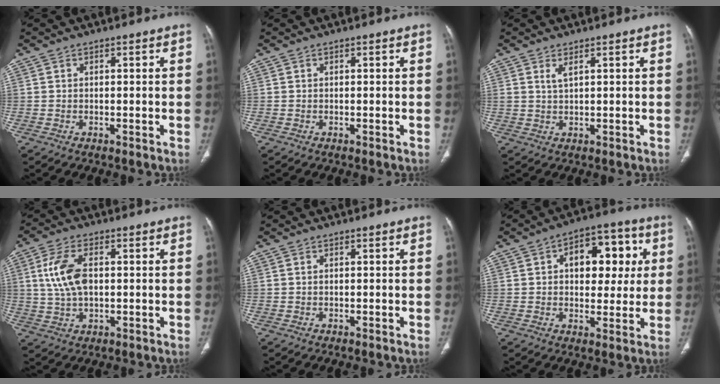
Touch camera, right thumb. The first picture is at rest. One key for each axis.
{"total": 0.0}
{"total": 1.8, "fx": 1.1, "fy": 0.5, "fz": 1.4, "tx": -0.033, "ty": -0.006, "tz": 0.027}
{"total": 8.7, "fx": 1.3, "fy": 4.7, "fz": 7.2, "tx": -0.153, "ty": 0.005, "tz": 0.028}
{"total": 0.0}
{"total": 13.7, "fx": 3.2, "fy": 8.5, "fz": 10.2, "tx": -0.088, "ty": 0.015, "tz": 0.042}